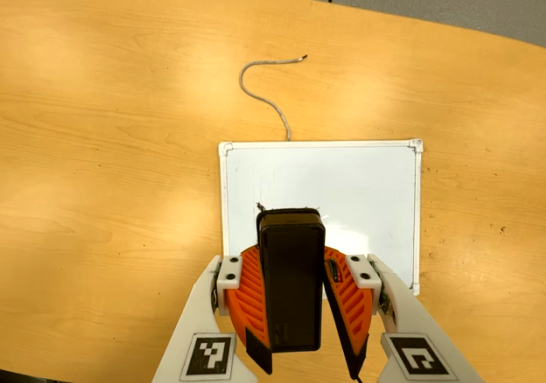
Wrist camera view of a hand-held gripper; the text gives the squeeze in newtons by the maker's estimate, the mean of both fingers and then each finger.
{"total": 8.7, "left": 8.7, "right": 8.6}